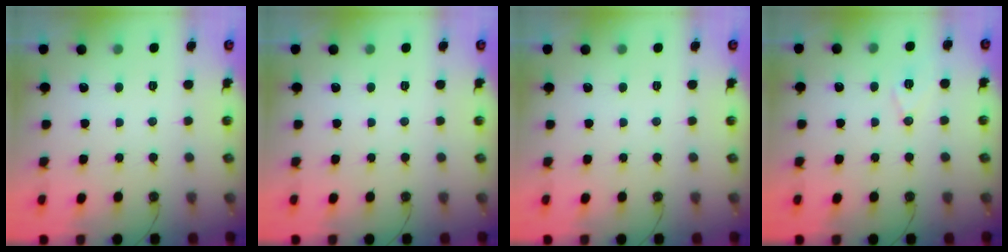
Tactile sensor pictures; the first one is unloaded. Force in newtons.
{"total": 0.0}
{"total": 0.0}
{"total": 7.9, "press": 7.0, "slide": 3.7}